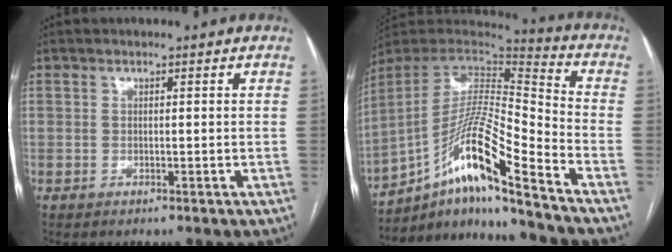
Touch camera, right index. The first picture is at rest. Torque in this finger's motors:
{"motor_torque": [1.34, -0.80, 0.76, 0.13]}